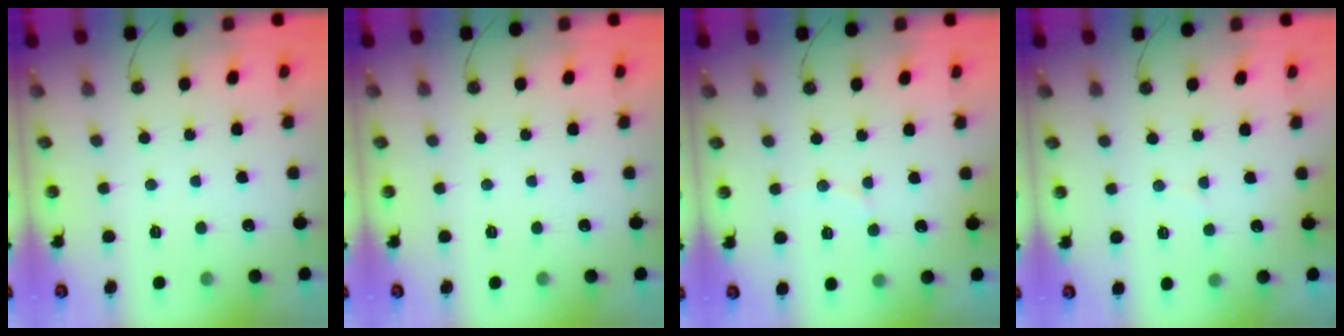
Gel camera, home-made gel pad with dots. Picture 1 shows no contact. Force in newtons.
{"total": 0.0}
{"total": 5.6, "press": 5.4, "slide": 1.3}
{"total": 2.7, "press": 2.4, "slide": 1.2}